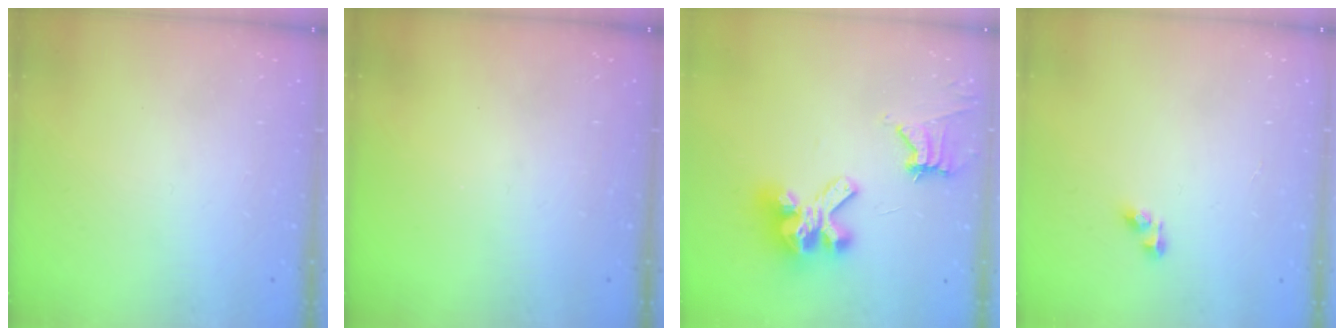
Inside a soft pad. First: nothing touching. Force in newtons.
{"total": 0.0}
{"total": 13.0, "press": 12.9, "slide": 1.6}
{"total": 3.3, "press": 3.3, "slide": 0.3}